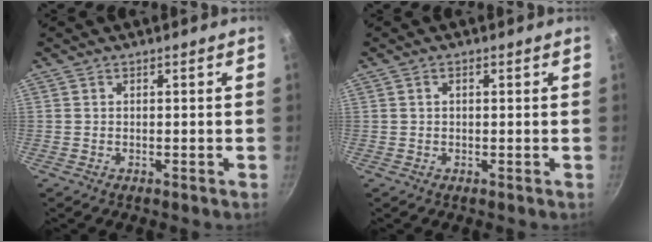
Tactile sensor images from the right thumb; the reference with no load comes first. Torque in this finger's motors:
{"motor_torque": [0.58, 0.37, -0.55, 0.35, 0.03]}